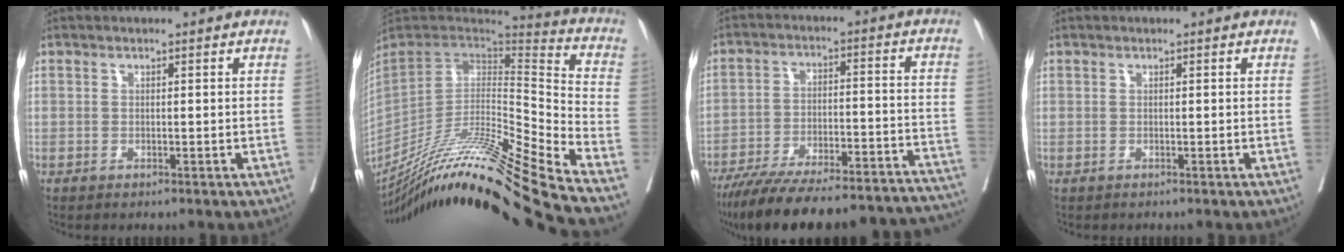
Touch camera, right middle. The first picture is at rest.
{"total": 29.9, "force": [-23.9, -1.9, 17.8], "torque": [-0.263, -0.050, -0.406]}
{"total": 30.2, "force": [-26.9, 4.8, 12.8], "torque": [-0.151, -0.015, -0.370]}
{"total": 0.0}